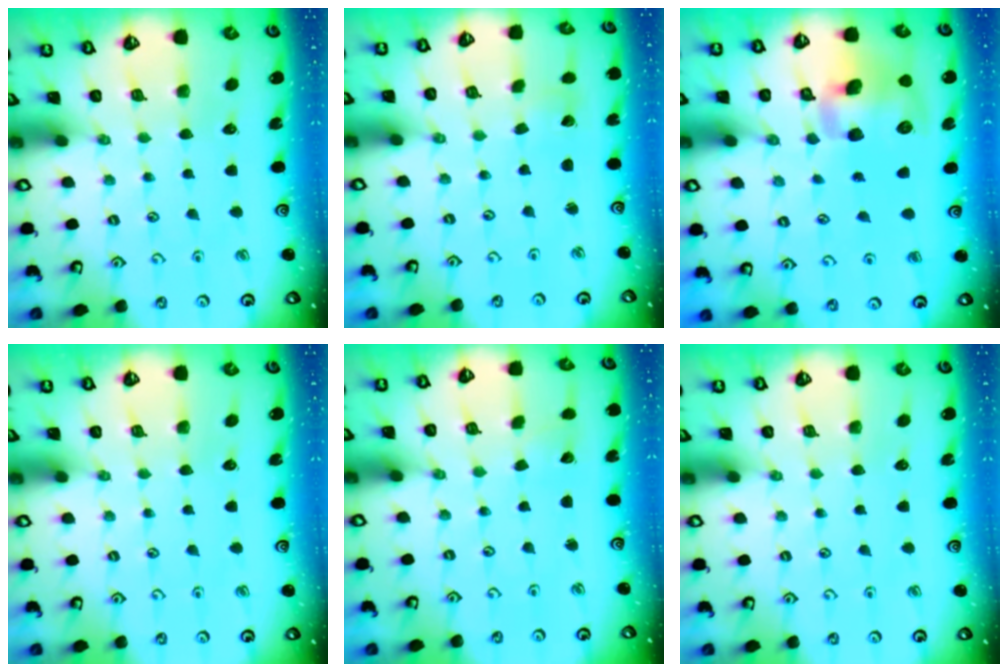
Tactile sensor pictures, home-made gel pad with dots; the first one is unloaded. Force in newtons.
{"total": 2.0, "press": 2.0, "slide": 0.2}
{"total": 12.3, "press": 12.1, "slide": 2.0}
{"total": 0.0}
{"total": 2.4, "press": 2.4, "slide": 0.2}
{"total": 0.0}